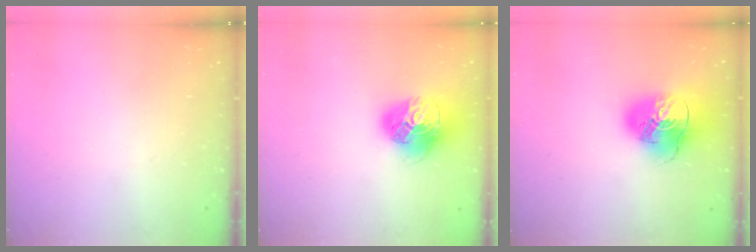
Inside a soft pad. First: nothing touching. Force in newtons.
{"total": 18.4, "press": 18.3, "slide": 1.8}
{"total": 17.7, "press": 17.5, "slide": 2.5}